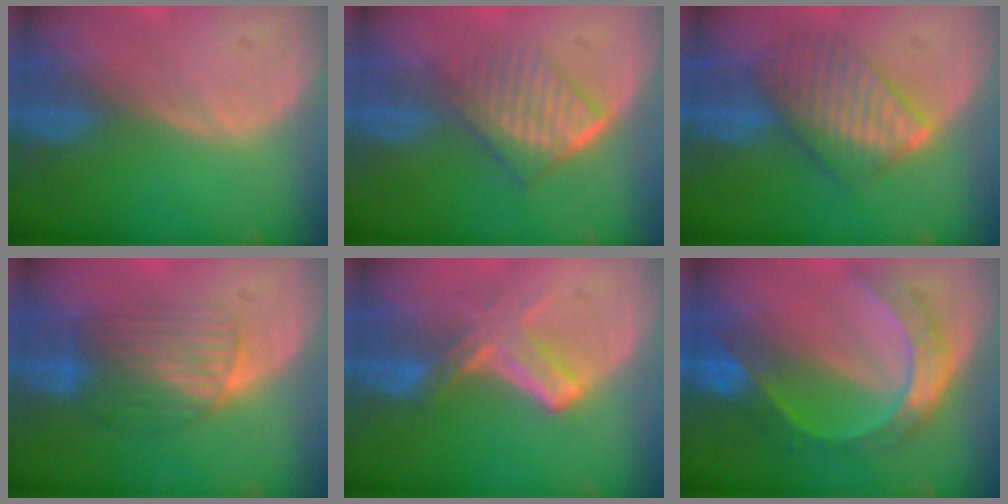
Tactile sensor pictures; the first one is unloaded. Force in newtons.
{"total": 6.8, "press": 5.9, "slide": 3.4}
{"total": 7.4, "press": 7.4, "slide": 0.1}
{"total": 6.5, "press": 6.4, "slide": 1.0}
{"total": 5.6, "press": 5.3, "slide": 1.8}
{"total": 8.1, "press": 8.1, "slide": 0.8}